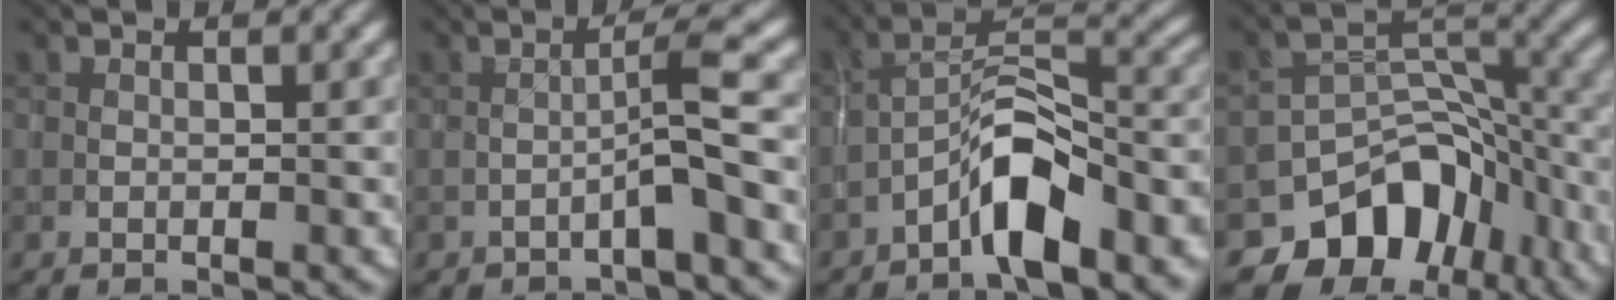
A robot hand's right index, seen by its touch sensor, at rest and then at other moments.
{"total": 2.9, "force": [-1.1, -0.1, 2.7], "torque": [-0.048, 0.018, -0.026]}
{"total": 8.5, "force": [-4.9, 3.0, 6.3], "torque": [-0.101, 0.020, -0.089]}
{"total": 9.7, "force": [-6.0, 6.6, 3.8], "torque": [-0.040, 0.002, -0.097]}